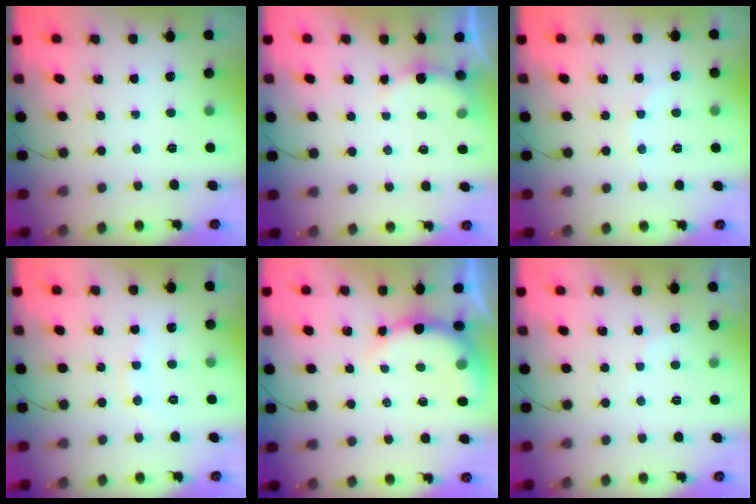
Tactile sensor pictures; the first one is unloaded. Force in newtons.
{"total": 4.5, "press": 4.4, "slide": 0.9}
{"total": 3.6, "press": 3.5, "slide": 1.0}
{"total": 6.2, "press": 6.1, "slide": 1.3}
{"total": 8.0, "press": 8.0, "slide": 1.1}
{"total": 5.9, "press": 5.9, "slide": 0.8}